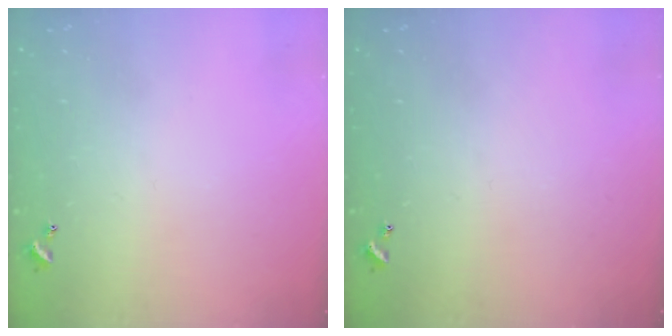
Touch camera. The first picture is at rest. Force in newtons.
{"total": 0.0}